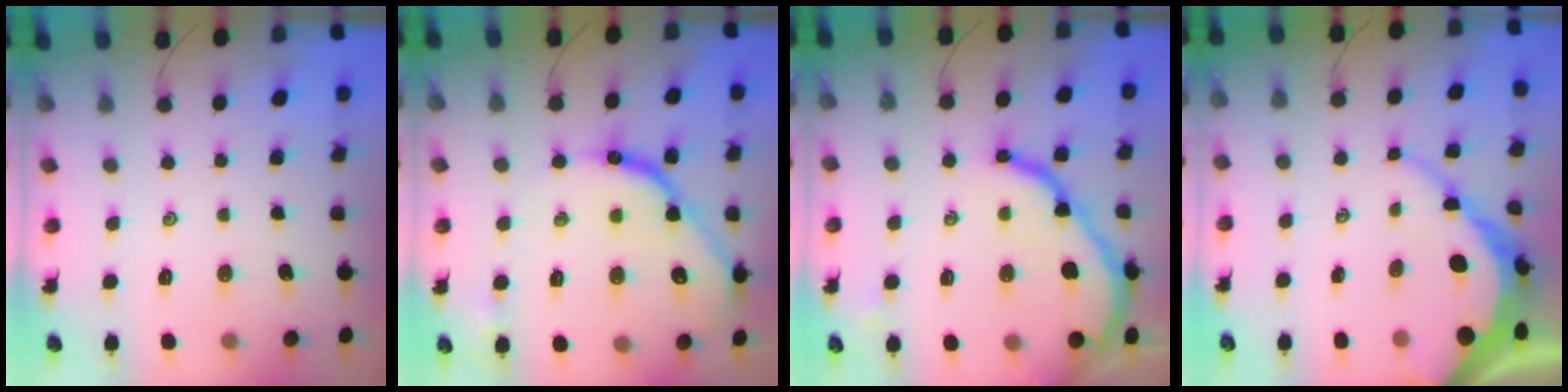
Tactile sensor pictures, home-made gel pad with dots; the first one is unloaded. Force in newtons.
{"total": 13.3, "press": 13.3, "slide": 1.0}
{"total": 15.5, "press": 15.4, "slide": 1.4}
{"total": 10.7, "press": 10.6, "slide": 0.9}